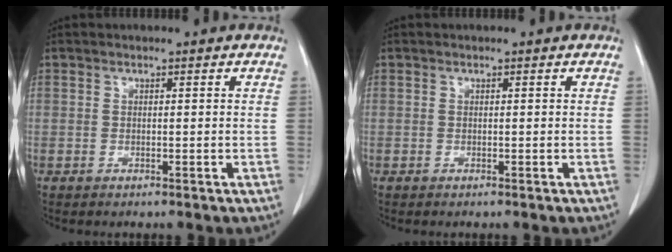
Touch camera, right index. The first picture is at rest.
{"total": 0.0}